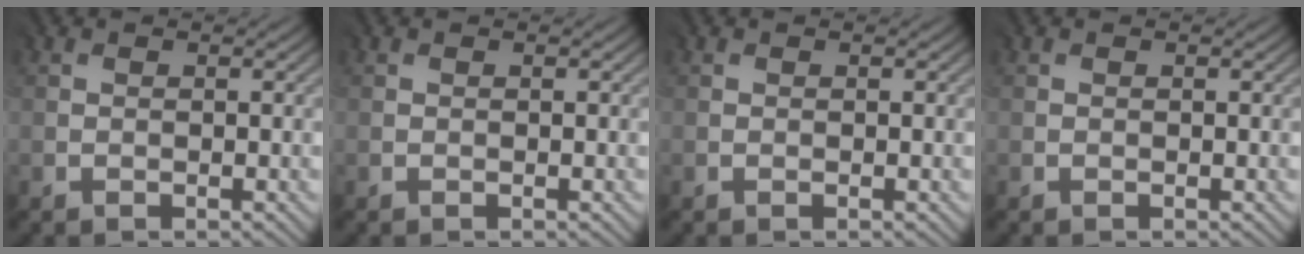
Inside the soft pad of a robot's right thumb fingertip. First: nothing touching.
{"total": 0.0}
{"total": 0.0}
{"total": 0.0}